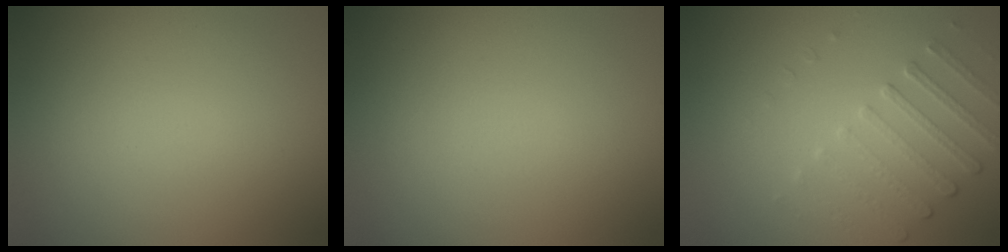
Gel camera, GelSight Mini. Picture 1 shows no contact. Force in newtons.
{"total": 0.0}
{"total": 2.2, "press": 1.8, "slide": 1.2}